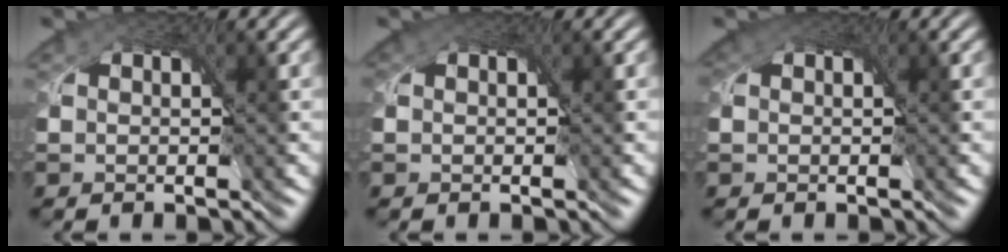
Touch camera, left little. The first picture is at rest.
{"total": 1.3, "force": [0.7, 0.9, 0.7], "torque": [-0.015, 0.003, 0.007]}
{"total": 2.4, "force": [1.1, 1.6, 1.3], "torque": [-0.027, 0.005, 0.011]}